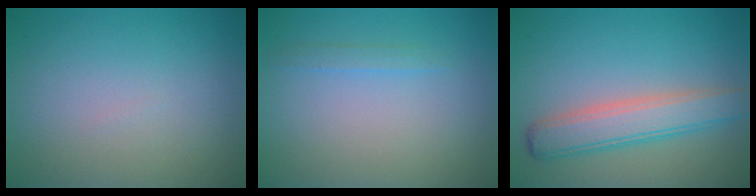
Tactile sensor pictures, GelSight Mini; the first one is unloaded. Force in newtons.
{"total": 0.9, "press": 0.9, "slide": 0.1}
{"total": 4.8, "press": 4.8, "slide": 0.4}